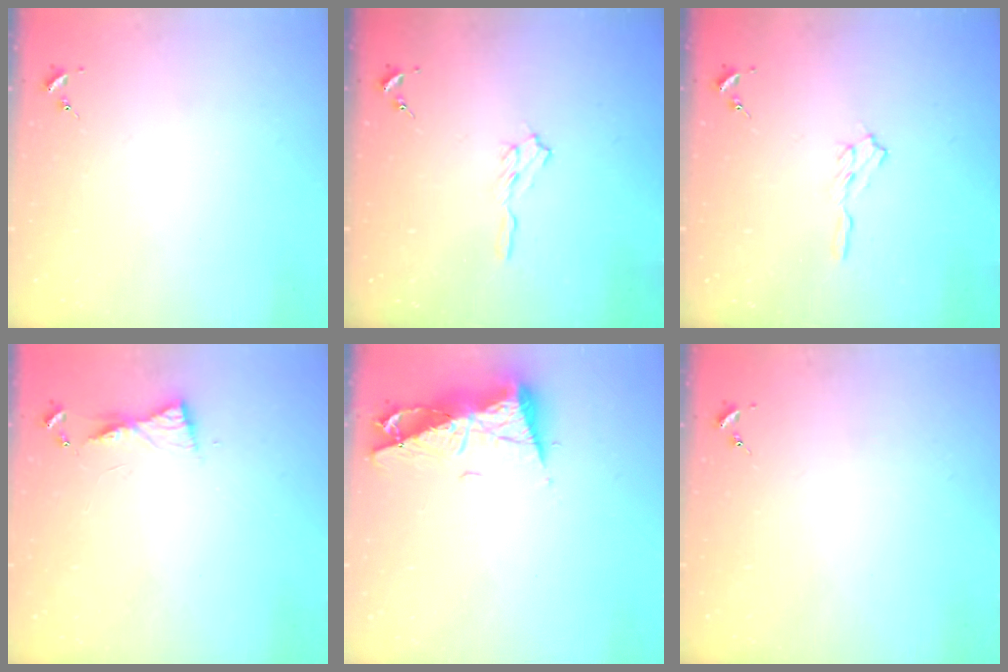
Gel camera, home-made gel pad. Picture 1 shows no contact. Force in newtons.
{"total": 5.8, "press": 5.7, "slide": 0.6}
{"total": 5.8, "press": 5.7, "slide": 0.6}
{"total": 5.6, "press": 5.6, "slide": 0.5}
{"total": 10.4, "press": 10.3, "slide": 1.4}
{"total": 0.0}